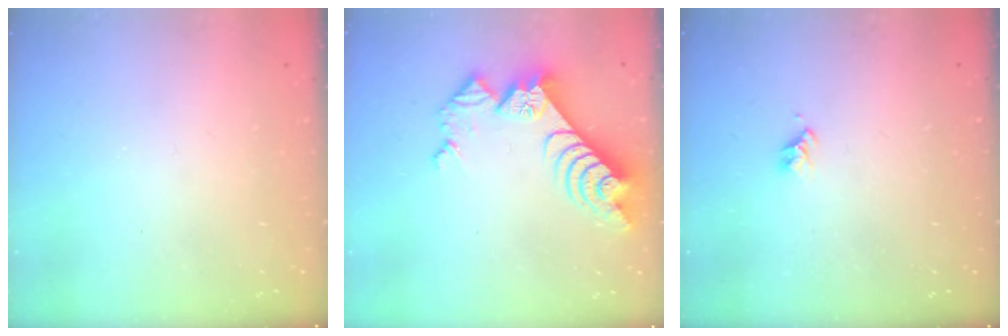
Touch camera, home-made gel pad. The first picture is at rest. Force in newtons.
{"total": 12.8, "press": 12.7, "slide": 1.5}
{"total": 2.7, "press": 2.7, "slide": 0.2}